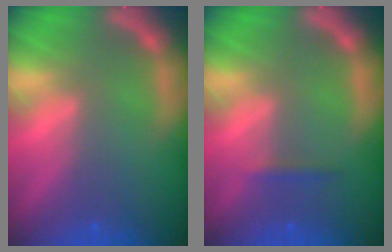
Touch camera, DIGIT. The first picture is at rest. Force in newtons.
{"total": 0.9}